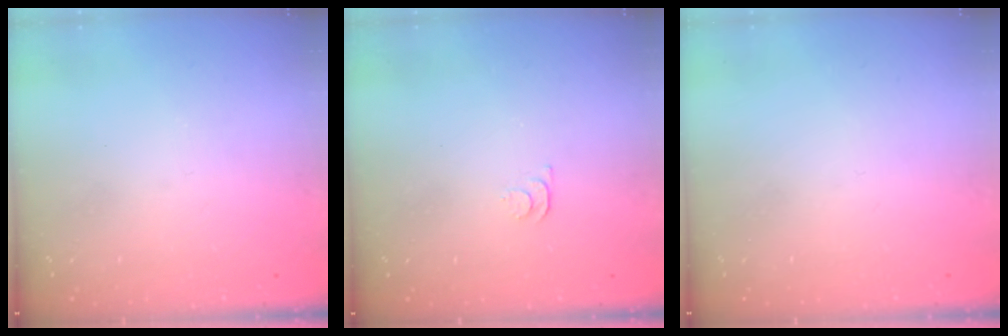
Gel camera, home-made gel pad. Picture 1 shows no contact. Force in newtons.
{"total": 3.6, "press": 3.5, "slide": 0.8}
{"total": 1.5, "press": 1.5, "slide": 0.1}